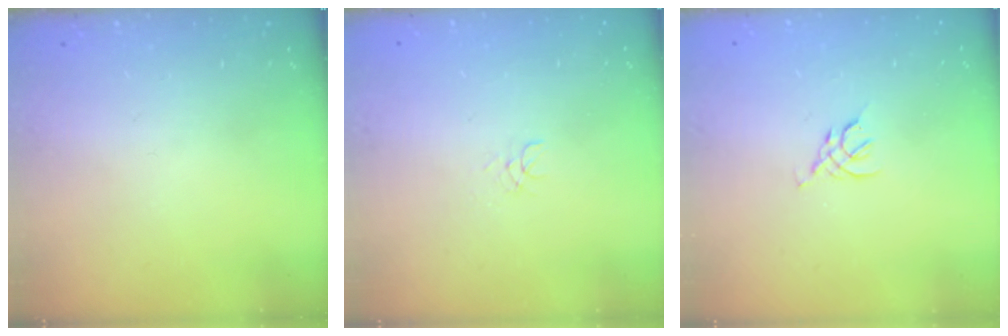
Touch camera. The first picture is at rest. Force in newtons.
{"total": 3.0, "press": 3.0, "slide": 0.2}
{"total": 2.5, "press": 2.5, "slide": 0.7}